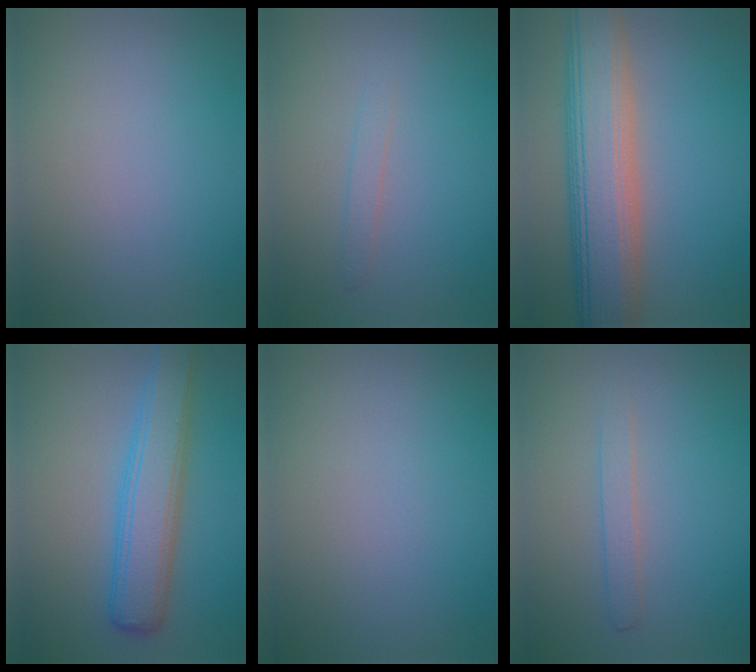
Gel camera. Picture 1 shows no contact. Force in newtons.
{"total": 0.9, "press": 0.9, "slide": 0.1}
{"total": 9.4, "press": 9.4, "slide": 0.4}
{"total": 5.3, "press": 5.3, "slide": 0.1}
{"total": 0.0}
{"total": 1.4, "press": 1.4, "slide": 0.0}